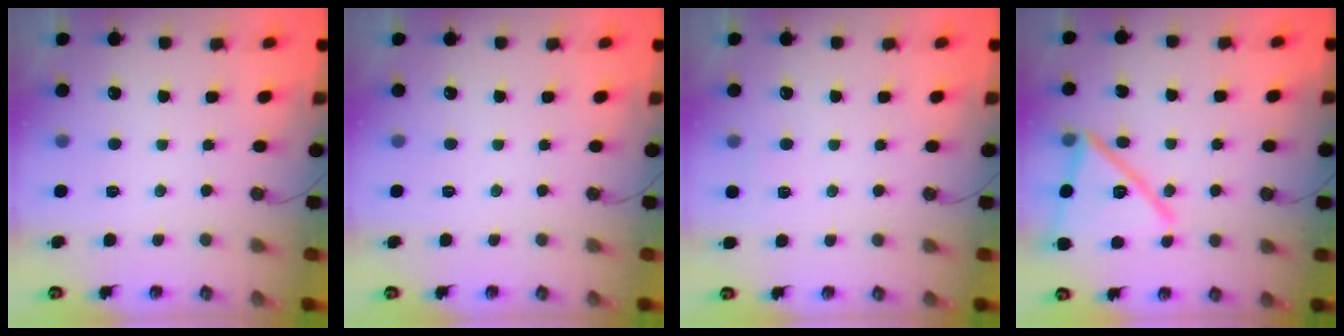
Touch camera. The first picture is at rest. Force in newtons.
{"total": 0.0}
{"total": 2.9, "press": 2.9, "slide": 0.2}
{"total": 19.0, "press": 19.0, "slide": 0.6}